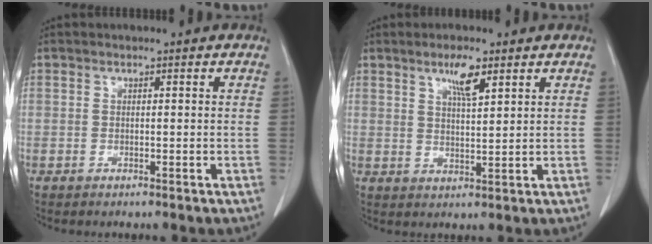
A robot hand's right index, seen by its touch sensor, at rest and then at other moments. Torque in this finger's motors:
{"motor_torque": [0.16, 0.10, 0.07, 0.06]}